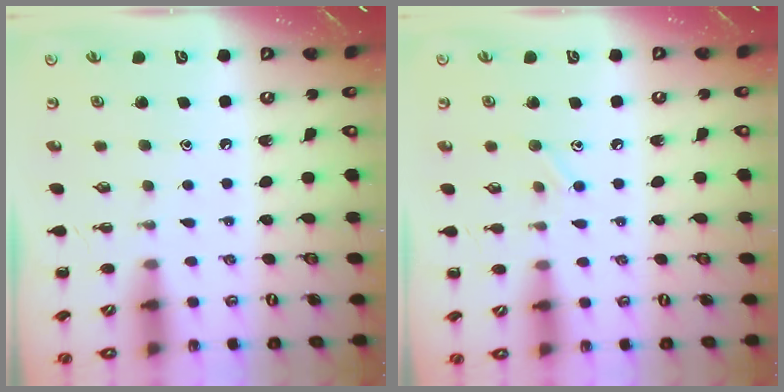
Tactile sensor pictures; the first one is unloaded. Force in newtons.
{"total": 7.0, "press": 6.7, "slide": 2.0}